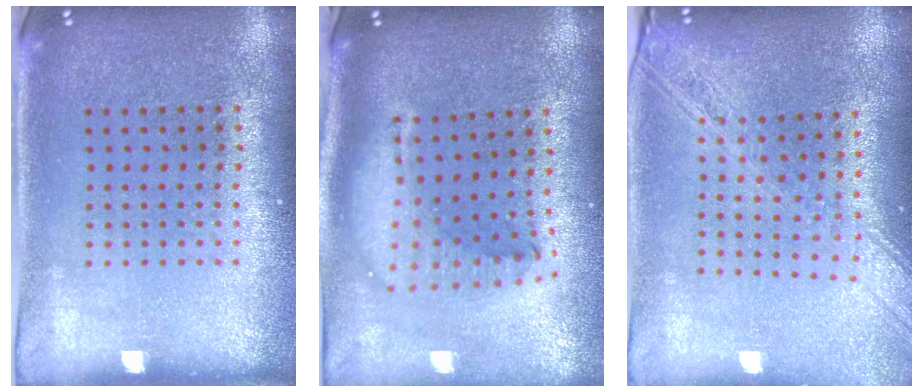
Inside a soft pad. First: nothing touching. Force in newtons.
{"total": 2.2, "press": 1.7, "slide": 1.4}
{"total": 2.2, "press": 1.9, "slide": 1.2}